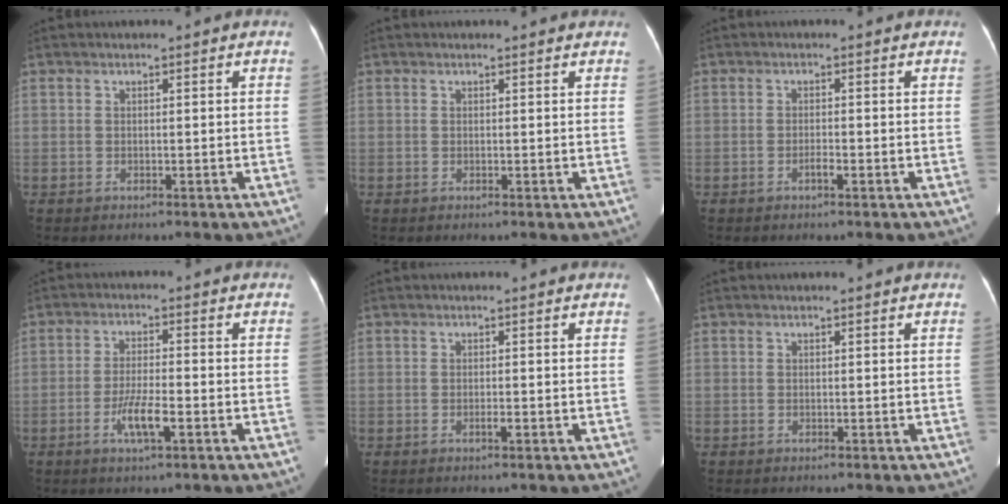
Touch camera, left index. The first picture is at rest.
{"total": 1.6, "force": [1.6, 0.2, 0.3], "torque": [-0.011, 0.005, 0.012]}
{"total": 1.0, "force": [-0.6, 0.1, 0.8], "torque": [-0.015, 0.001, -0.011]}
{"total": 4.9, "force": [-2.0, 0.6, 4.4], "torque": [-0.088, -0.005, -0.038]}
{"total": 0.7, "force": [-0.1, 0.0, 0.7], "torque": [-0.011, 0.000, -0.003]}
{"total": 0.9, "force": [0.9, 0.0, 0.3], "torque": [-0.009, 0.004, 0.011]}